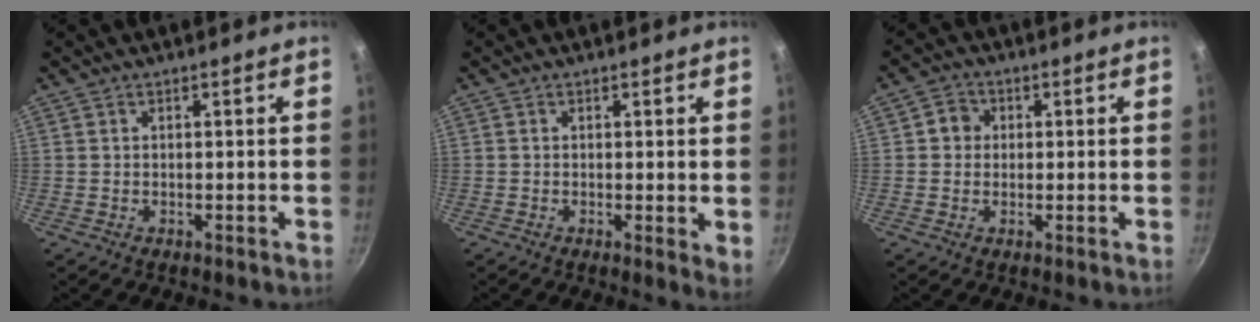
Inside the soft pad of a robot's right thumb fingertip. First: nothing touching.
{"total": 2.8, "force": [0.4, 0.9, 2.6], "torque": [-0.031, -0.010, 0.003]}
{"total": 3.8, "force": [0.6, 3.5, 1.3], "torque": [0.001, 0.005, 0.001]}